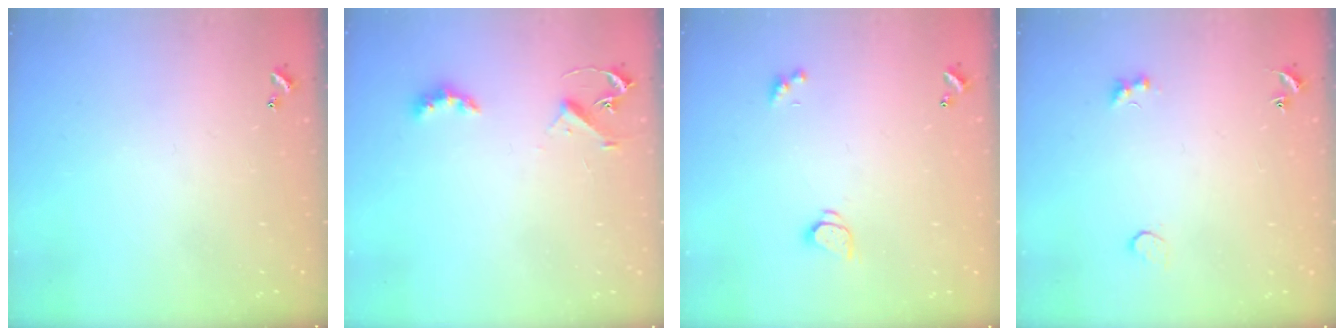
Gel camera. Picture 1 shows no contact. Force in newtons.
{"total": 3.7, "press": 3.6, "slide": 0.7}
{"total": 1.6, "press": 1.5, "slide": 0.5}
{"total": 2.9, "press": 2.8, "slide": 0.8}